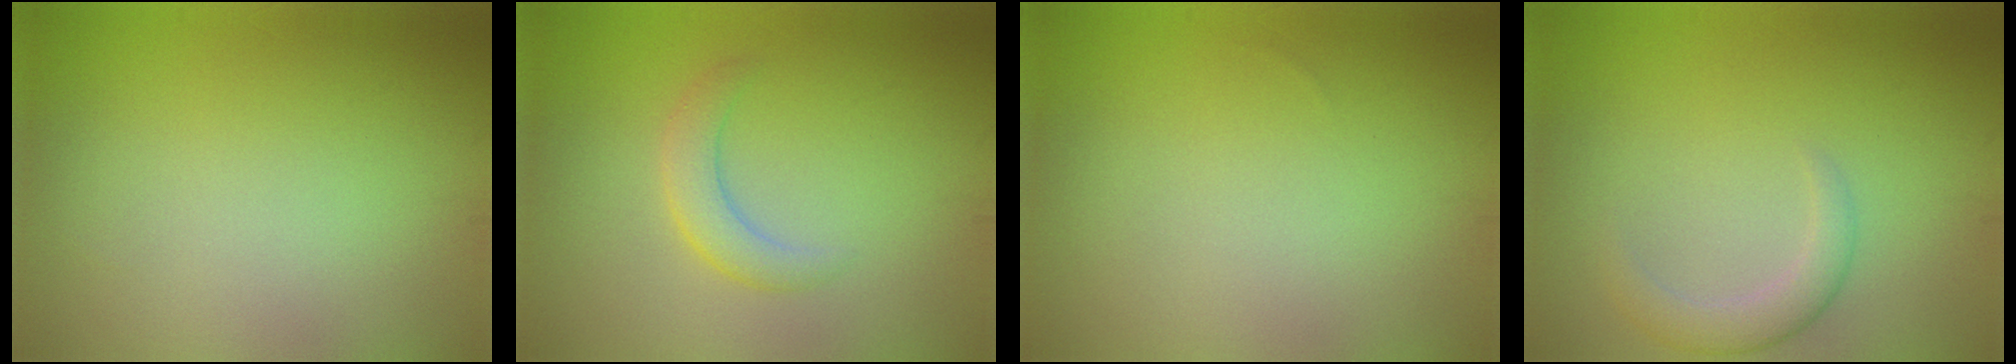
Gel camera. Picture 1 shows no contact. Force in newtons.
{"total": 2.5, "press": 2.5, "slide": 0.1}
{"total": 0.0}
{"total": 2.5, "press": 2.5, "slide": 0.2}